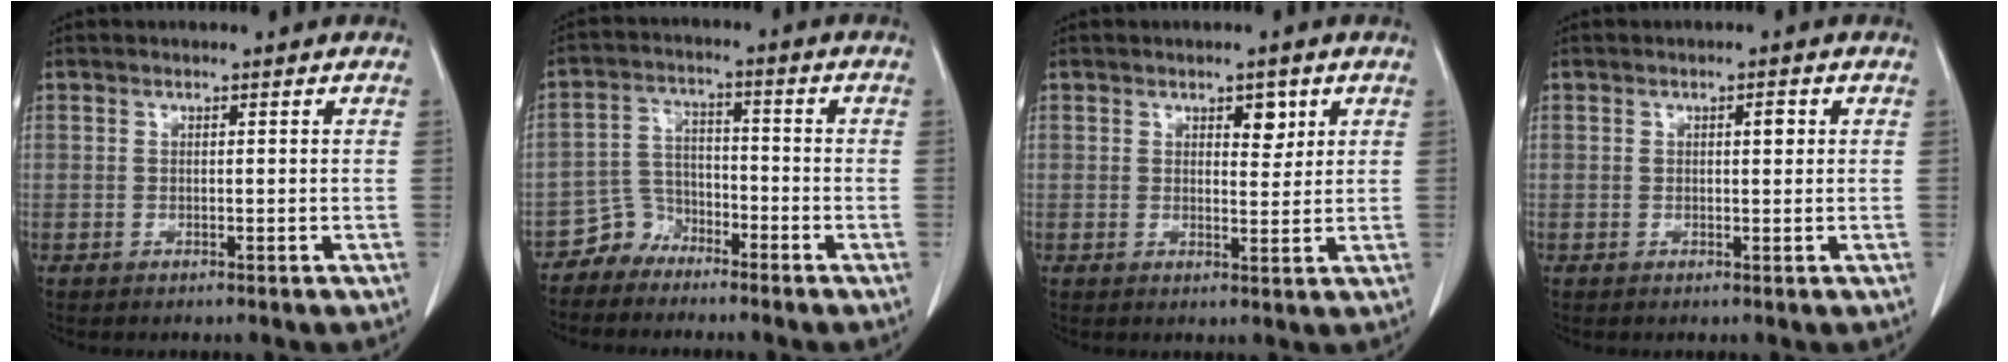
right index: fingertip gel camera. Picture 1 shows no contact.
{"total": 4.6, "force": [-3.8, 2.6, -0.3], "torque": [0.011, 0.013, -0.074]}
{"total": 3.0, "force": [1.5, 1.4, 2.1], "torque": [-0.026, -0.003, 0.024]}
{"total": 1.6, "force": [0.5, 0.6, 1.4], "torque": [-0.021, 0.002, 0.008]}